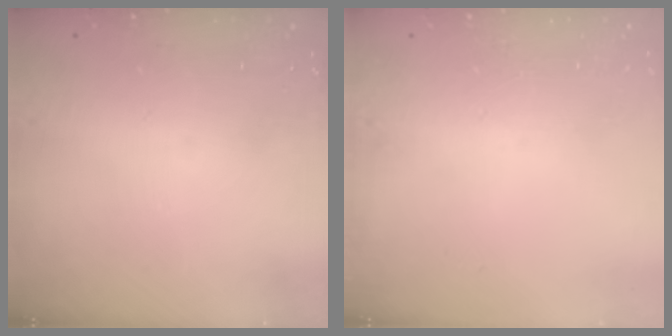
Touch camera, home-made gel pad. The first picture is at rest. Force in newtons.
{"total": 0.0}